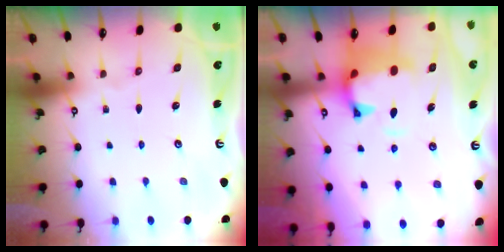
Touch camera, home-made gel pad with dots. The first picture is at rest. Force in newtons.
{"total": 1.7, "press": 1.2, "slide": 1.2}